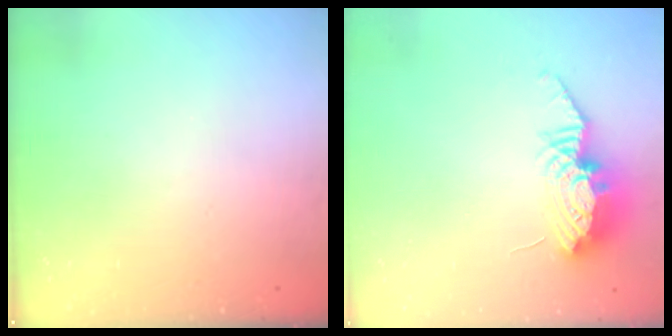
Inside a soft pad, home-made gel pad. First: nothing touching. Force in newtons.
{"total": 11.9, "press": 11.8, "slide": 1.1}